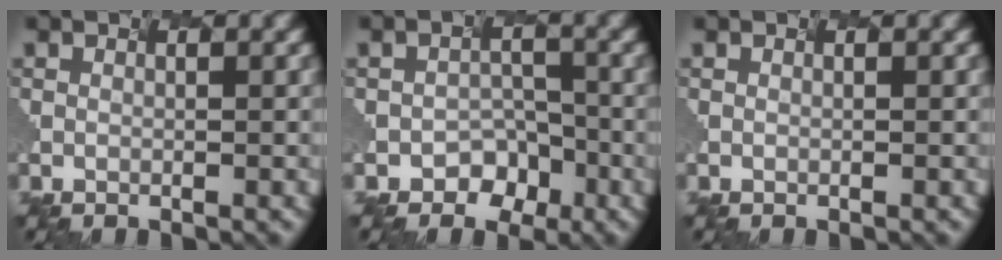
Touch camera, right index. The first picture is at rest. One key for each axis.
{"total": 2.8, "fx": -2.6, "fy": 0.9, "fz": -0.8, "tx": -0.007, "ty": -0.011, "tz": -0.016}
{"total": 0.0}